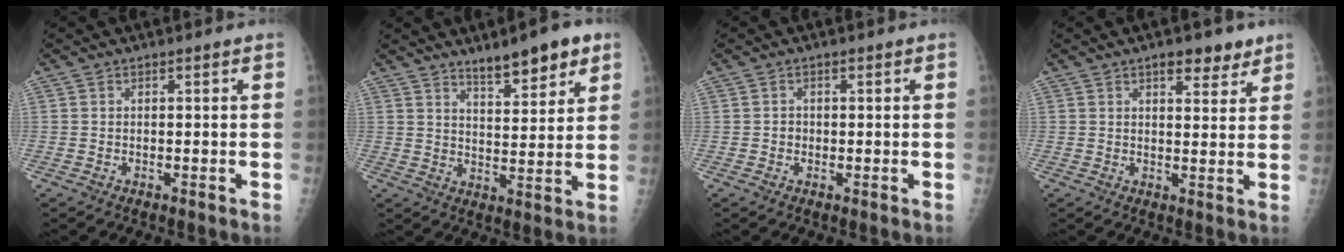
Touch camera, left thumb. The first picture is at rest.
{"total": 9.7, "force": [6.7, 2.8, 6.4], "torque": [-0.074, -0.037, 0.104]}
{"total": 1.1, "force": [-0.1, 1.1, 0.3], "torque": [0.001, 0.004, -0.003]}
{"total": 5.6, "force": [3.8, 2.4, 3.4], "torque": [-0.023, -0.019, 0.051]}